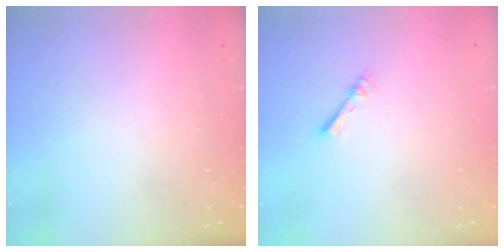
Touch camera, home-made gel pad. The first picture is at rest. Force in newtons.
{"total": 2.4, "press": 2.4, "slide": 0.2}